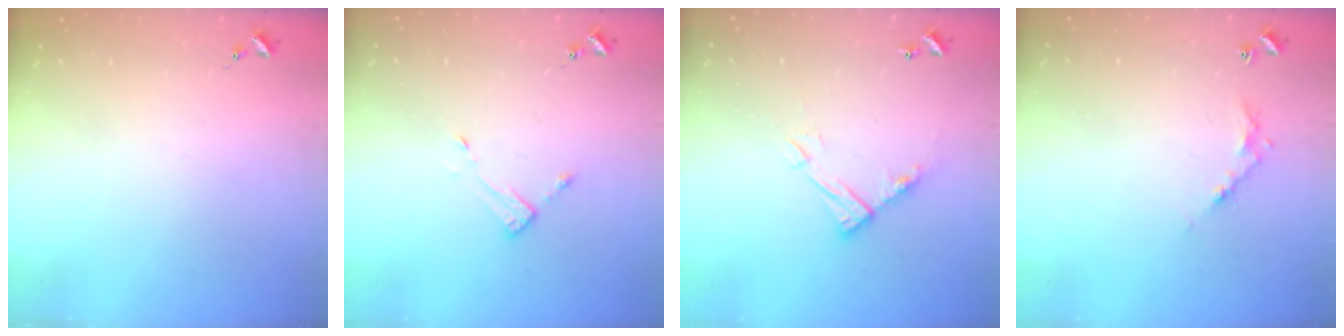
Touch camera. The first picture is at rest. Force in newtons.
{"total": 3.3, "press": 3.2, "slide": 0.3}
{"total": 11.1, "press": 11.0, "slide": 0.5}
{"total": 5.2, "press": 5.2, "slide": 0.3}